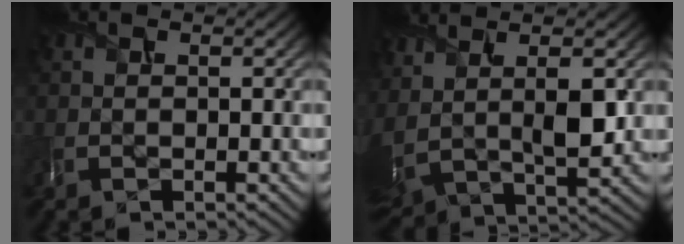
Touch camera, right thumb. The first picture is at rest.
{"total": 7.5, "force": [2.7, 3.1, 6.2], "torque": [-0.166, -0.002, 0.063]}